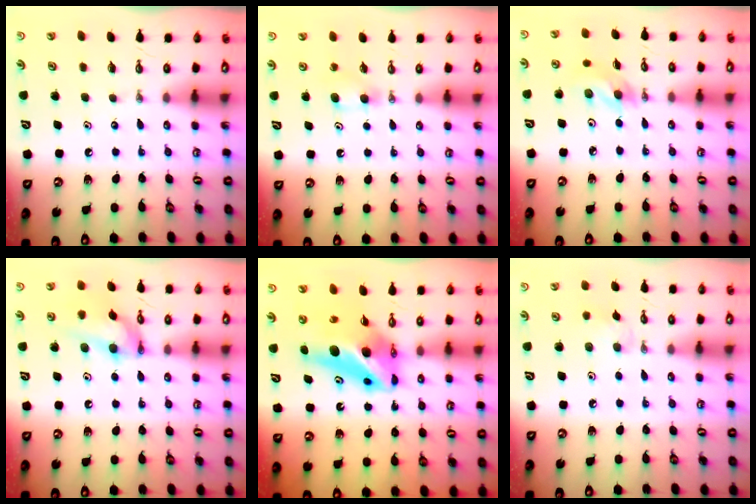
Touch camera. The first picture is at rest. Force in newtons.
{"total": 3.6, "press": 3.6, "slide": 0.7}
{"total": 7.5, "press": 7.2, "slide": 2.1}
{"total": 13.3, "press": 13.3, "slide": 0.7}
{"total": 13.2, "press": 13.1, "slide": 1.1}
{"total": 6.0, "press": 5.9, "slide": 1.2}